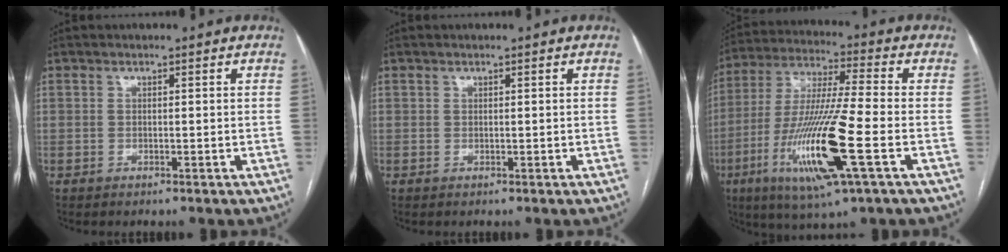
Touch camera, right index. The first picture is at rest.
{"total": 0.0}
{"total": 17.9, "force": [-5.9, 0.7, 16.9], "torque": [-0.349, -0.024, -0.109]}